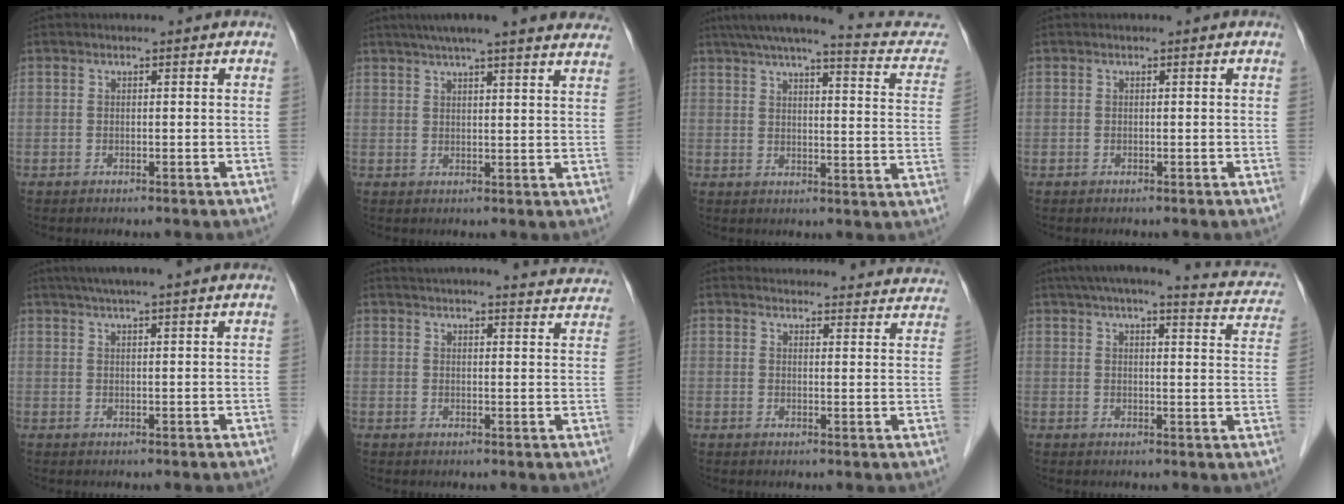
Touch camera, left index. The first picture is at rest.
{"total": 19.9, "force": [17.1, 1.5, 10.0], "torque": [-0.147, 0.027, 0.209]}
{"total": 17.4, "force": [15.0, 2.0, 8.5], "torque": [-0.112, -0.010, 0.174]}
{"total": 0.0}
{"total": 9.8, "force": [8.2, -0.2, 5.4], "torque": [-0.083, 0.033, 0.105]}
{"total": 16.1, "force": [15.5, 1.4, 4.1], "torque": [-0.047, -0.027, 0.175]}
{"total": 21.7, "force": [21.0, 4.2, 3.5], "torque": [-0.035, -0.033, 0.233]}
{"total": 15.0, "force": [12.3, 2.2, 8.4], "torque": [-0.109, 0.008, 0.135]}